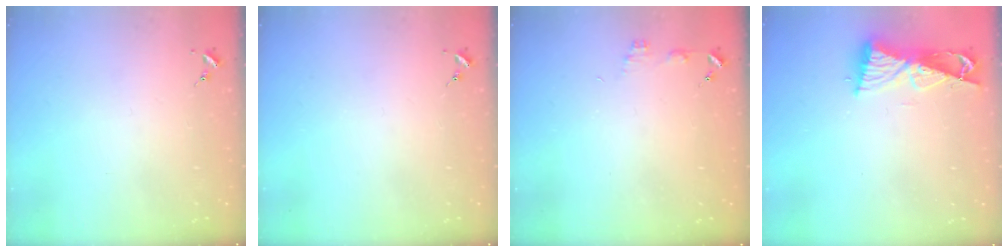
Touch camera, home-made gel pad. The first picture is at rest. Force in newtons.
{"total": 0.0}
{"total": 4.6, "press": 4.5, "slide": 0.4}
{"total": 9.0, "press": 9.0, "slide": 1.1}